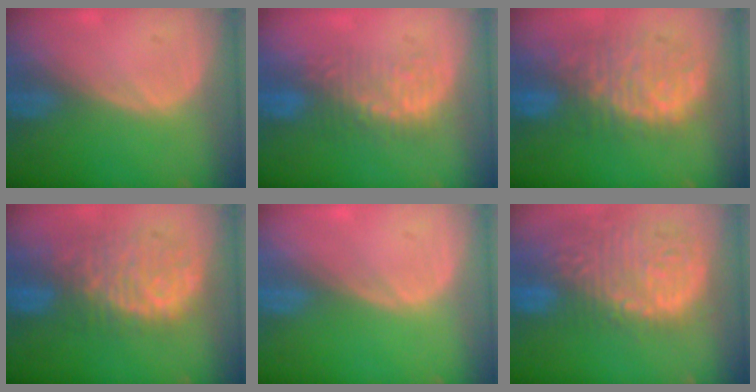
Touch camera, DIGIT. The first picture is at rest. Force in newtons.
{"total": 6.4, "press": 6.2, "slide": 1.3}
{"total": 11.0, "press": 9.6, "slide": 5.5}
{"total": 10.9, "press": 9.5, "slide": 5.4}
{"total": 0.0}
{"total": 15.3, "press": 12.7, "slide": 8.5}